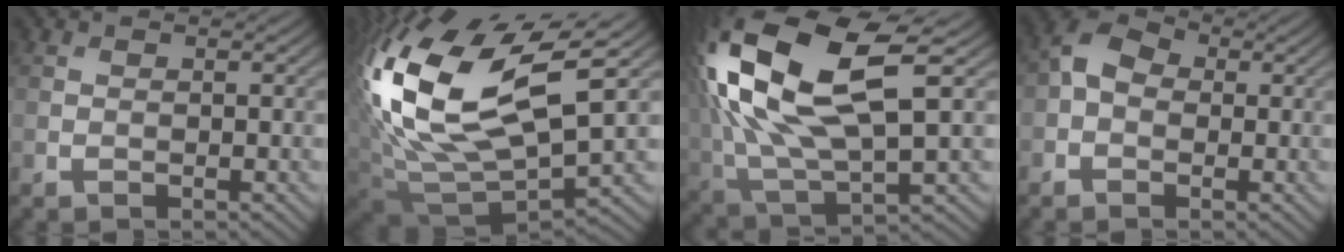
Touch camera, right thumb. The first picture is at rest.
{"total": 18.6, "force": [5.8, 9.1, 15.1], "torque": [-0.354, 0.008, 0.111]}
{"total": 18.9, "force": [4.7, 8.6, 16.1], "torque": [-0.367, 0.012, 0.087]}
{"total": 4.5, "force": [0.0, 3.4, 2.9], "torque": [-0.059, 0.012, -0.013]}